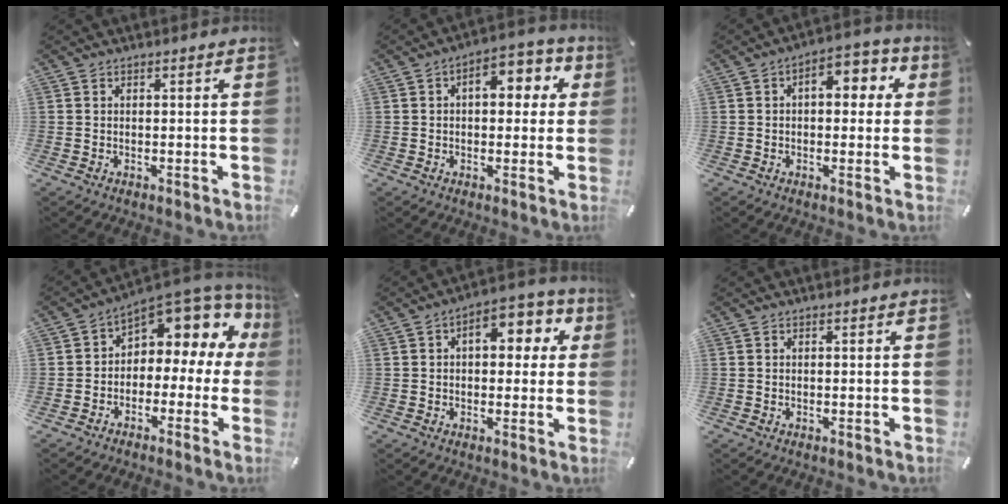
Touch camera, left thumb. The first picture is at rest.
{"total": 8.7, "force": [1.8, 5.3, 6.6], "torque": [-0.076, -0.001, 0.020]}
{"total": 7.8, "force": [1.5, 4.8, 5.9], "torque": [-0.070, 0.000, 0.016]}
{"total": 7.9, "force": [4.8, 4.9, 4.0], "torque": [-0.058, -0.051, 0.078]}
{"total": 9.6, "force": [2.5, 5.8, 7.2], "torque": [-0.089, -0.001, 0.033]}
{"total": 0.0}